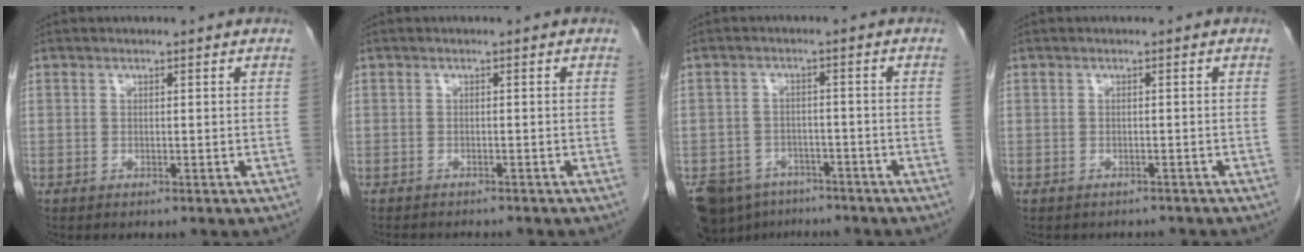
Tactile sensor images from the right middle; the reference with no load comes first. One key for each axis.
{"total": 5.0, "fx": -4.5, "fy": 1.3, "fz": 1.8, "tx": -0.022, "ty": -0.005, "tz": -0.061}
{"total": 12.2, "fx": -8.7, "fy": 7.4, "fz": 4.4, "tx": -0.109, "ty": -0.008, "tz": -0.122}
{"total": 3.5, "fx": -3.1, "fy": 1.5, "fz": 0.5, "tx": -0.007, "ty": 0.001, "tz": -0.037}